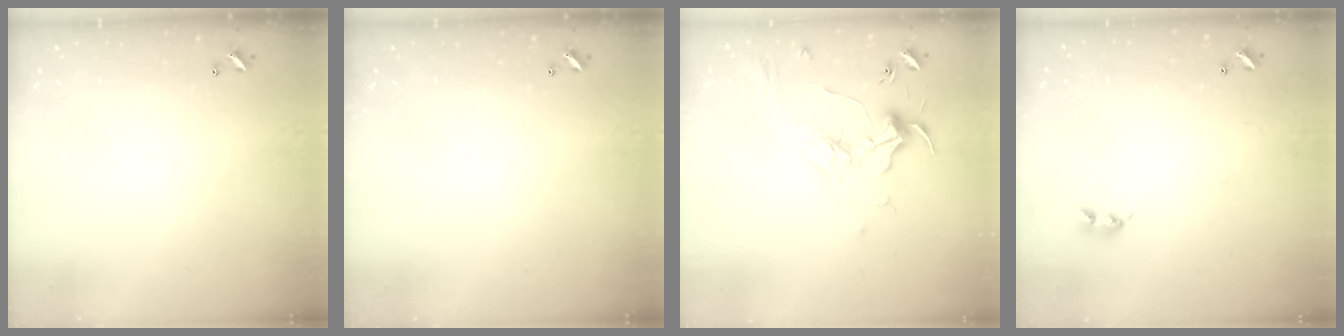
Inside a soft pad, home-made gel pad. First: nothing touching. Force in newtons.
{"total": 0.0}
{"total": 1.8, "press": 1.7, "slide": 0.6}
{"total": 2.2, "press": 2.2, "slide": 0.4}